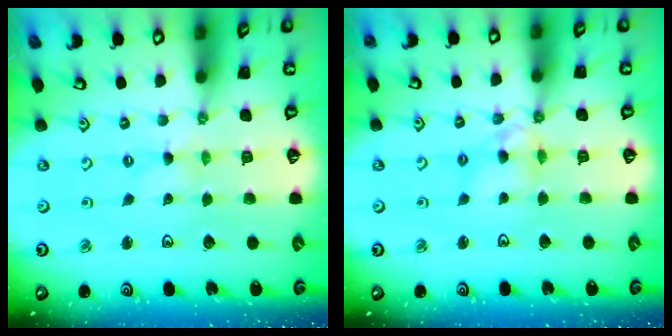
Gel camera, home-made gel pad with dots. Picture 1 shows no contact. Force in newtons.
{"total": 7.2, "press": 7.1, "slide": 0.6}